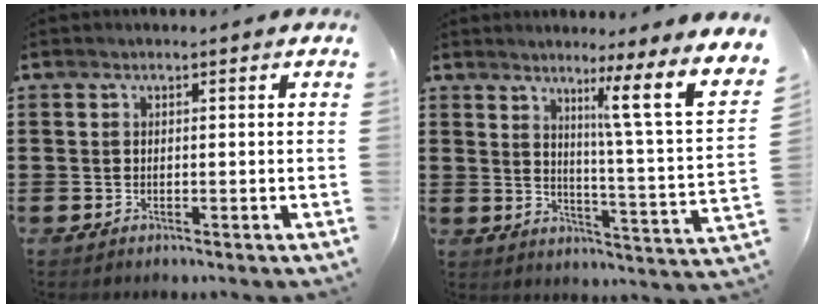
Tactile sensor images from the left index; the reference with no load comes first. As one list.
[{"total": 8.3, "force": [5.3, -1.4, 6.2], "torque": [-0.103, -0.061, 0.072]}]